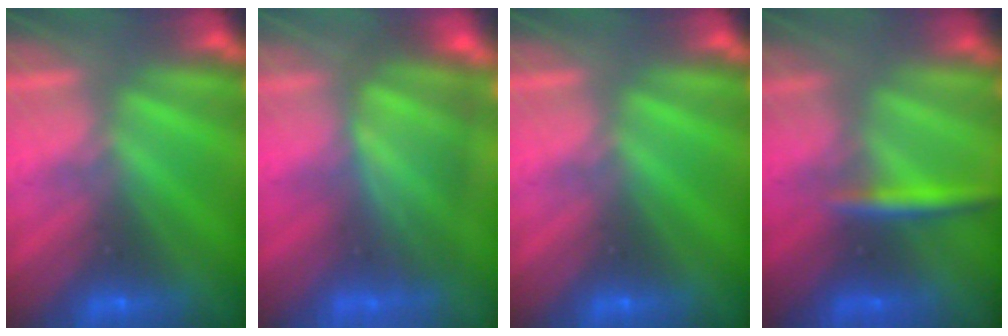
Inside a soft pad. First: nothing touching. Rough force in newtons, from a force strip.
{"total": 4.8}
{"total": 0.0}
{"total": 3.0}